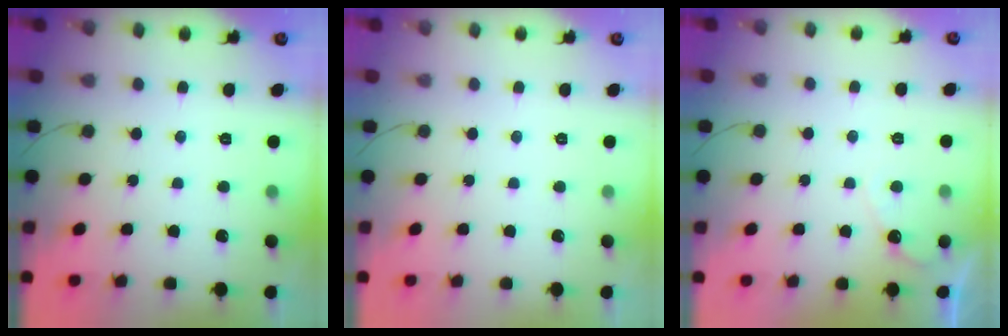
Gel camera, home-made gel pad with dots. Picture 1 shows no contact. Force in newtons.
{"total": 0.0}
{"total": 3.4, "press": 3.4, "slide": 0.2}